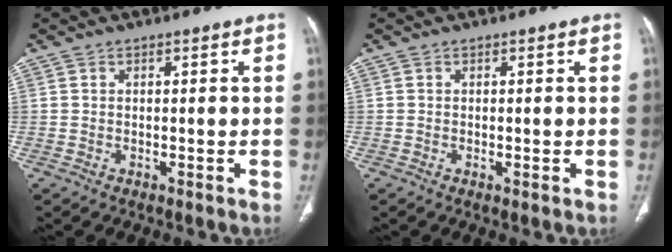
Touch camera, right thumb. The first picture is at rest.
{"total": 0.6, "force": [-0.1, 0.1, 0.6], "torque": [-0.014, -0.003, -0.001]}